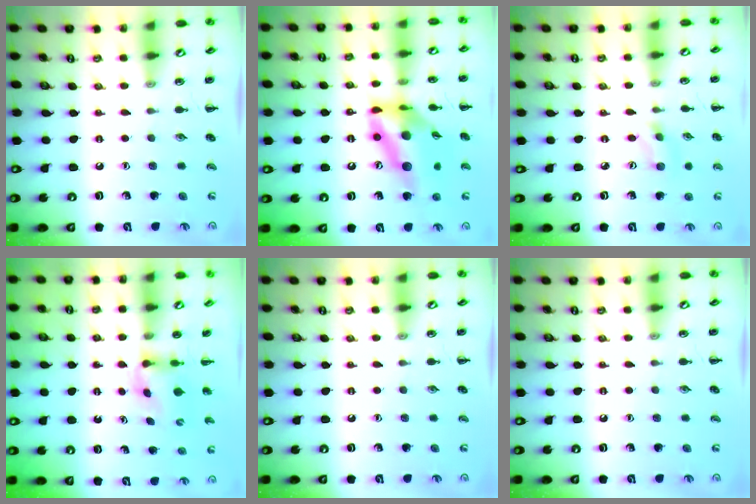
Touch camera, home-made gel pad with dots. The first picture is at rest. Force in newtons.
{"total": 14.8, "press": 14.0, "slide": 5.0}
{"total": 2.6, "press": 2.4, "slide": 1.0}
{"total": 2.9, "press": 2.6, "slide": 1.2}
{"total": 0.0}
{"total": 0.0}